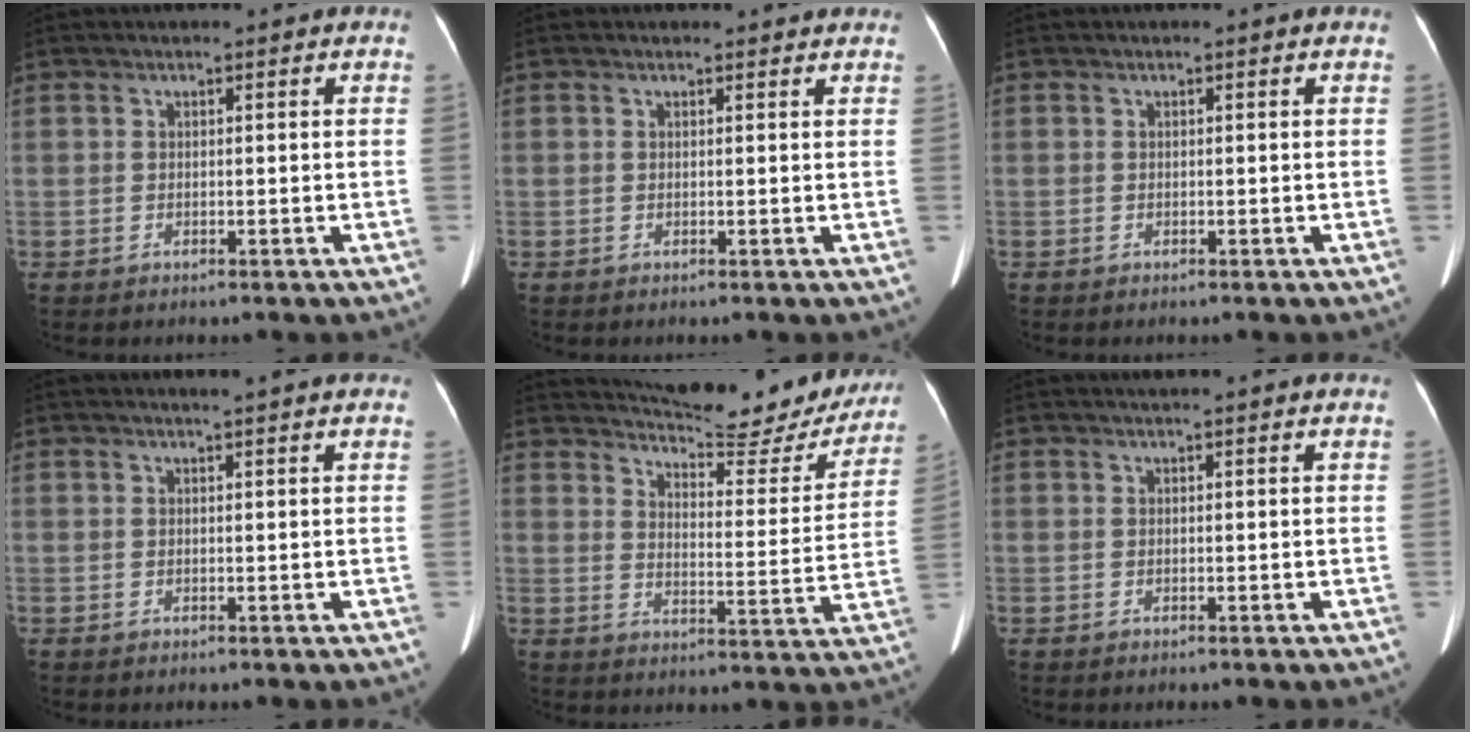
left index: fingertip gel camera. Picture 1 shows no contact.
{"total": 1.7, "force": [1.5, 0.7, 0.0], "torque": [-0.006, 0.008, 0.009]}
{"total": 0.0}
{"total": 4.2, "force": [3.7, -0.2, 2.0], "torque": [-0.028, 0.016, 0.039]}
{"total": 20.7, "force": [19.0, 4.4, 6.9], "torque": [-0.091, -0.043, 0.233]}
{"total": 4.0, "force": [3.6, -0.3, 1.7], "torque": [-0.021, 0.021, 0.039]}